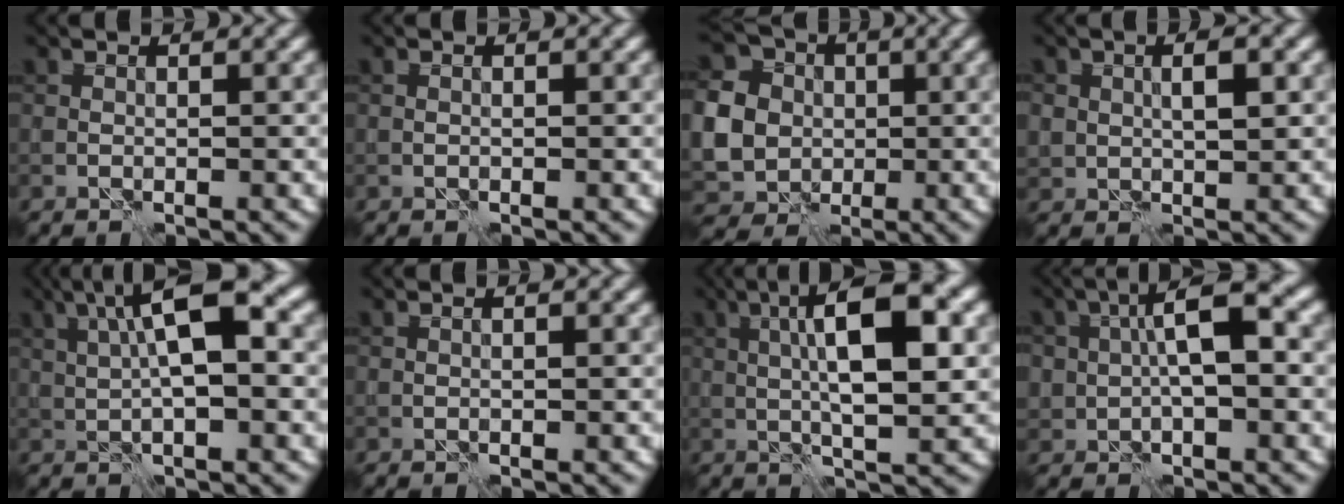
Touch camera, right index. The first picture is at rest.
{"total": 0.0}
{"total": 9.6, "force": [-0.2, 8.6, 4.2], "torque": [-0.109, -0.005, -0.025]}
{"total": 2.8, "force": [0.7, 1.5, 2.3], "torque": [-0.043, 0.002, 0.014]}
{"total": 7.8, "force": [1.8, 2.1, 7.3], "torque": [-0.120, 0.017, 0.024]}
{"total": 0.0}
{"total": 9.2, "force": [1.7, 2.4, 8.7], "torque": [-0.138, 0.009, 0.022]}
{"total": 5.8, "force": [0.9, 2.7, 5.1], "torque": [-0.087, 0.014, 0.011]}